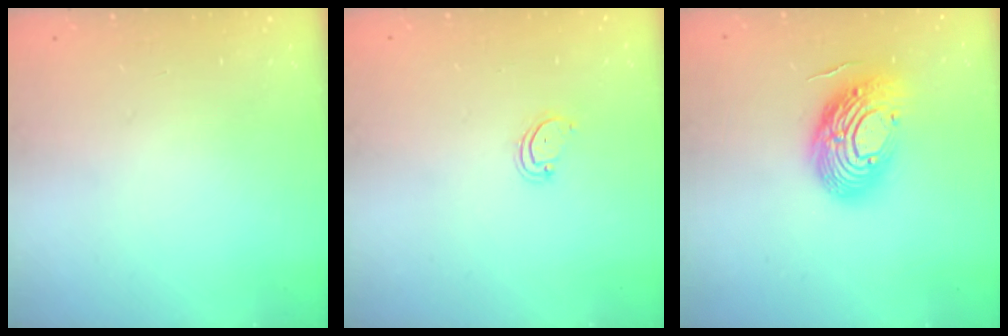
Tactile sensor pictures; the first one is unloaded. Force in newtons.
{"total": 3.0, "press": 3.0, "slide": 0.2}
{"total": 16.9, "press": 16.9, "slide": 1.2}